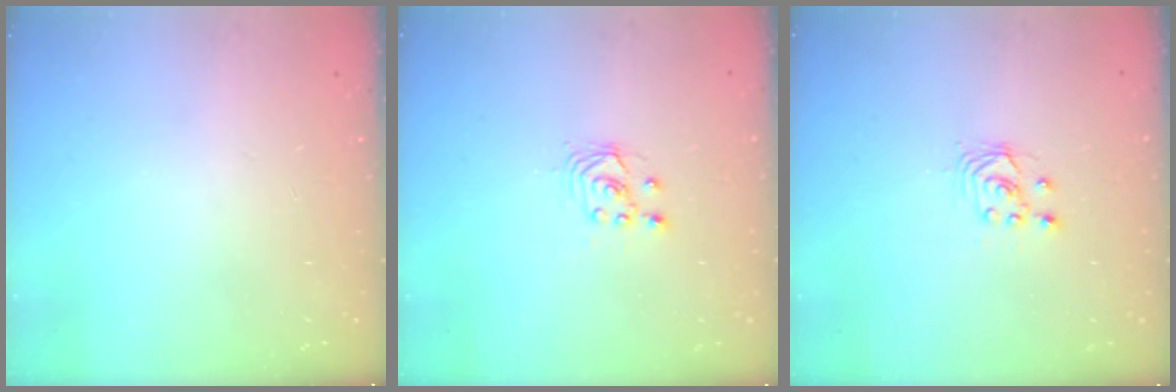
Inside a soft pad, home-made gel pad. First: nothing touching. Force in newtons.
{"total": 2.7, "press": 2.7, "slide": 0.2}
{"total": 2.7, "press": 2.7, "slide": 0.2}